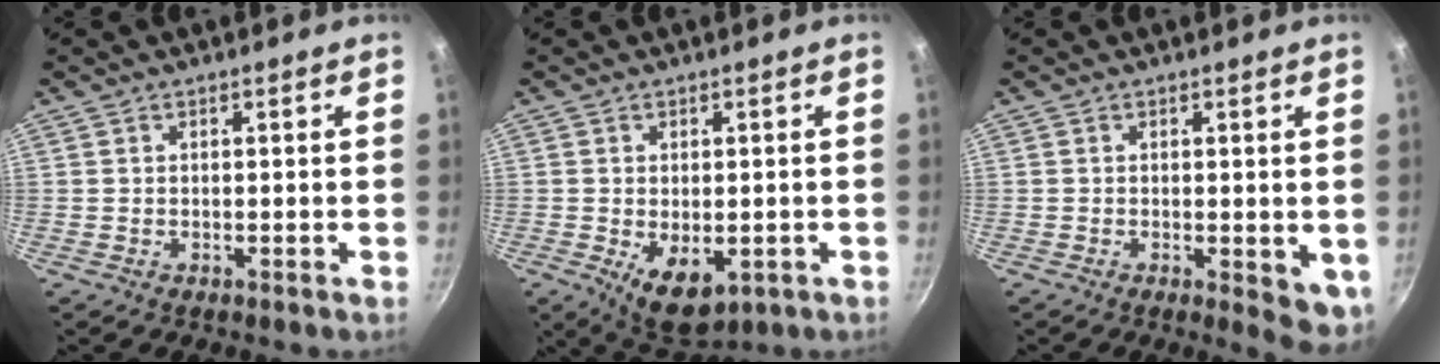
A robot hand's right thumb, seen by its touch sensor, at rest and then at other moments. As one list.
[{"total": 8.2, "force": [-2.1, 4.8, 6.3], "torque": [-0.080, -0.010, -0.015]}, {"total": 5.5, "force": [-0.7, 2.2, 5.0], "torque": [-0.051, -0.008, -0.007]}]